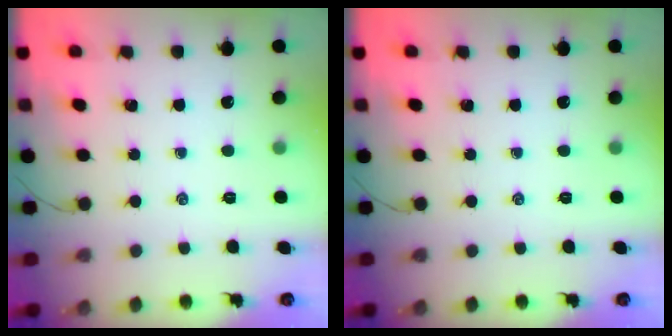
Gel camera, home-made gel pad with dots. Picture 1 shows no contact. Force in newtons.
{"total": 0.0}